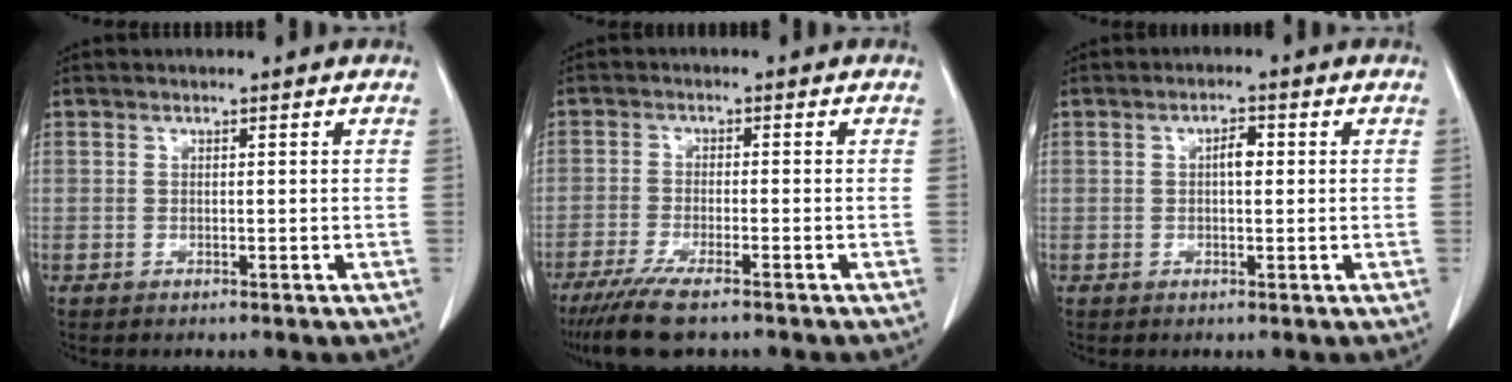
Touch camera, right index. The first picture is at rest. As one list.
[{"total": 7.6, "force": [-5.8, 0.8, 4.9], "torque": [-0.085, -0.018, -0.092]}, {"total": 2.2, "force": [0.3, 0.9, 2.0], "torque": [-0.032, 0.004, 0.002]}]